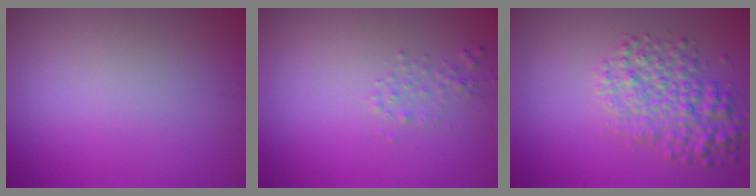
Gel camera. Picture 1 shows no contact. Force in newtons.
{"total": 1.0, "press": 1.0, "slide": 0.0}
{"total": 5.0, "press": 5.0, "slide": 0.1}